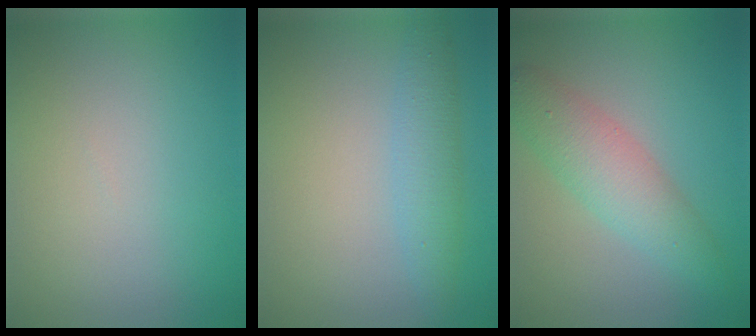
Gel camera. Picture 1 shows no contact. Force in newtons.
{"total": 2.8, "press": 2.8, "slide": 0.0}
{"total": 4.3, "press": 4.3, "slide": 0.1}